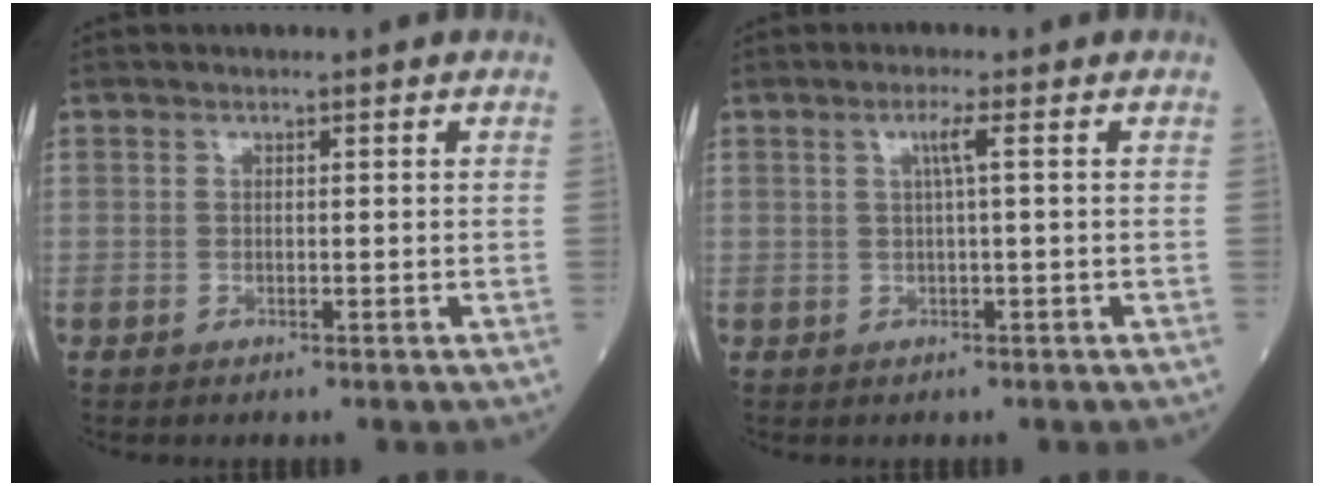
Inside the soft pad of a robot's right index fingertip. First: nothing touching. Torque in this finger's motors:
{"motor_torque": [0.25, 0.08, 0.16, 0.06]}